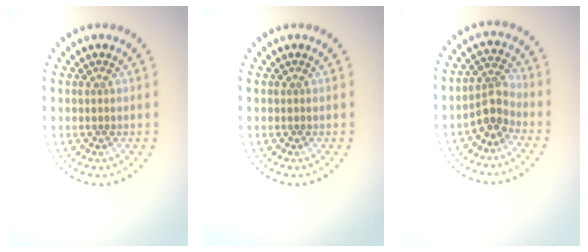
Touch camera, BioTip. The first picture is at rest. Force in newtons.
{"total": 0.0}
{"total": 2.6, "press": 2.1, "slide": 1.5}